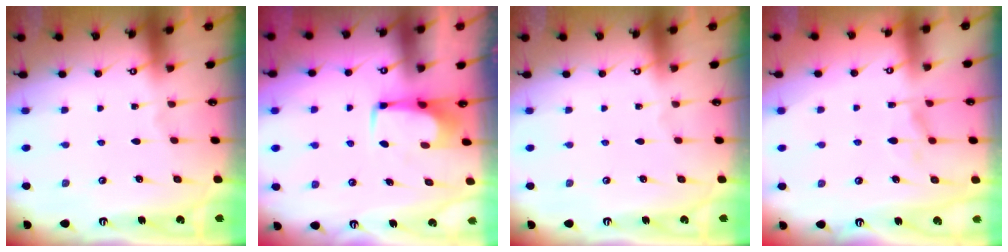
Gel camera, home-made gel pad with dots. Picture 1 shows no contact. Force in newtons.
{"total": 1.8, "press": 1.6, "slide": 0.6}
{"total": 0.0}
{"total": 1.3, "press": 0.1, "slide": 1.3}